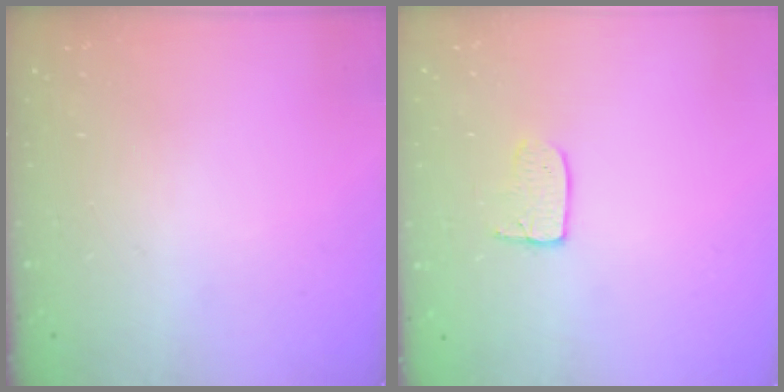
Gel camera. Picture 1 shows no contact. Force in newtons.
{"total": 3.3, "press": 3.3, "slide": 0.1}